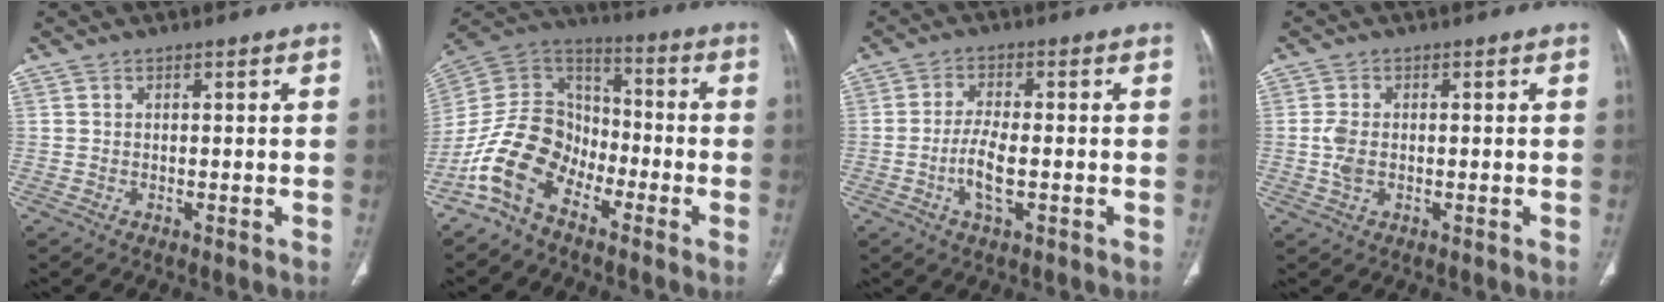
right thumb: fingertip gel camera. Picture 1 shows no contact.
{"total": 13.7, "force": [-7.8, 8.7, 7.1], "torque": [-0.122, 0.070, -0.168]}
{"total": 5.7, "force": [-1.5, 1.9, 5.2], "torque": [-0.106, 0.002, -0.030]}
{"total": 3.4, "force": [-0.2, 2.1, 2.6], "torque": [-0.066, 0.005, -0.006]}